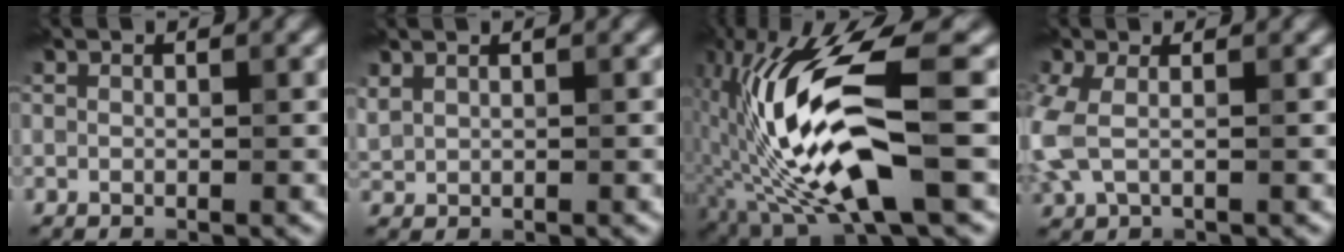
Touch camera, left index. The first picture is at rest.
{"total": 0.9, "force": [0.8, 0.3, 0.3], "torque": [-0.011, 0.003, 0.021]}
{"total": 12.7, "force": [-2.3, 3.5, 12.0], "torque": [-0.239, 0.006, -0.046]}
{"total": 3.3, "force": [-0.1, 1.8, 2.8], "torque": [-0.084, -0.001, -0.006]}